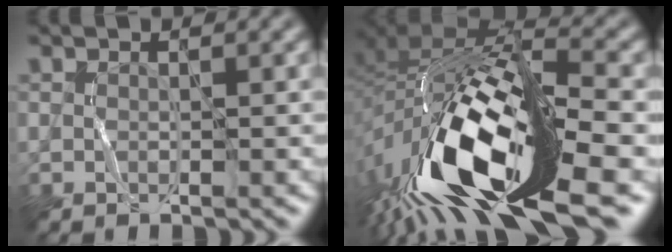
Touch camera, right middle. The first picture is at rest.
{"total": 17.6, "force": [-7.4, 6.6, 14.5], "torque": [-0.278, -0.011, -0.133]}